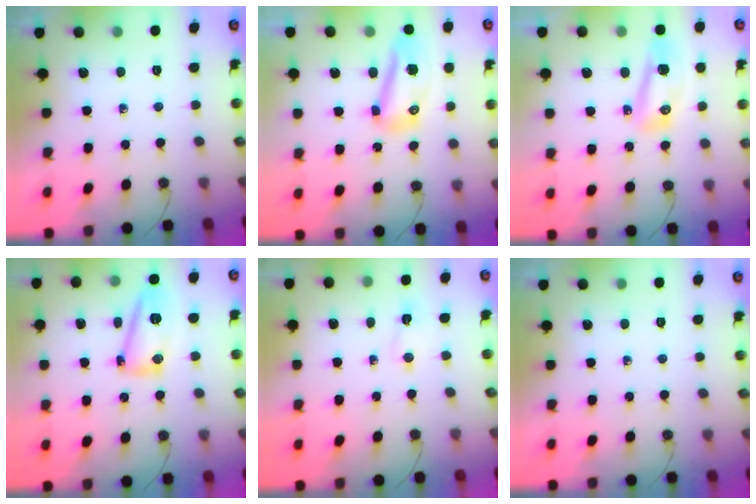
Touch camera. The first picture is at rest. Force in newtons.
{"total": 10.0, "press": 9.9, "slide": 1.3}
{"total": 10.9, "press": 9.3, "slide": 5.7}
{"total": 11.4, "press": 11.1, "slide": 2.3}
{"total": 2.5, "press": 2.4, "slide": 0.6}
{"total": 0.0}